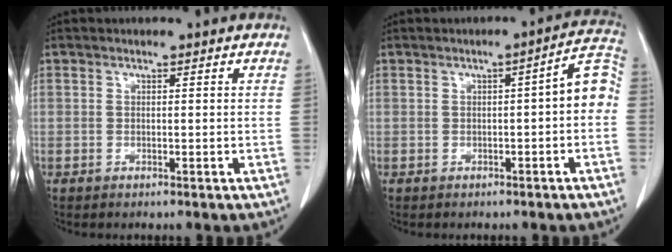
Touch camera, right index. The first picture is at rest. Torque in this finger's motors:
{"motor_torque": [0.55, -0.26, 0.11, 0.03]}